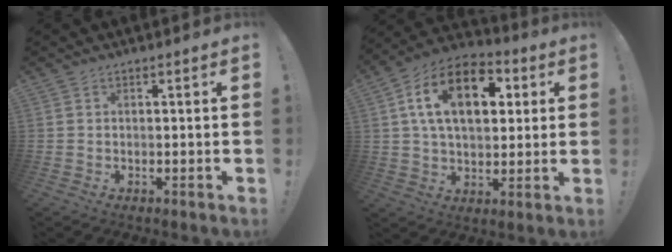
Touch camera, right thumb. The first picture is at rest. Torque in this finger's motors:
{"motor_torque": [-0.58, 1.47, 1.19, 1.08, 0.14]}